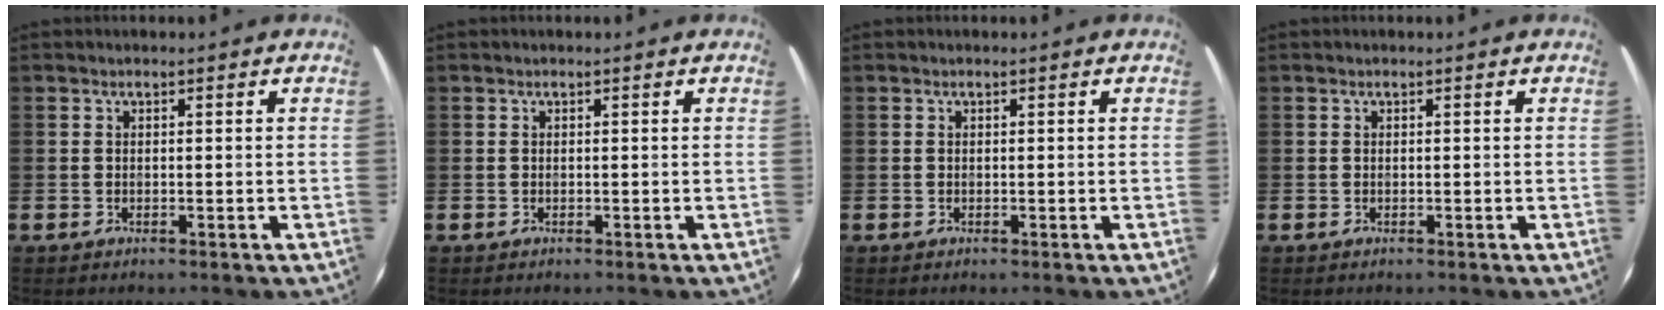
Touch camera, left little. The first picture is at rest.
{"total": 0.0}
{"total": 0.0}
{"total": 0.0}